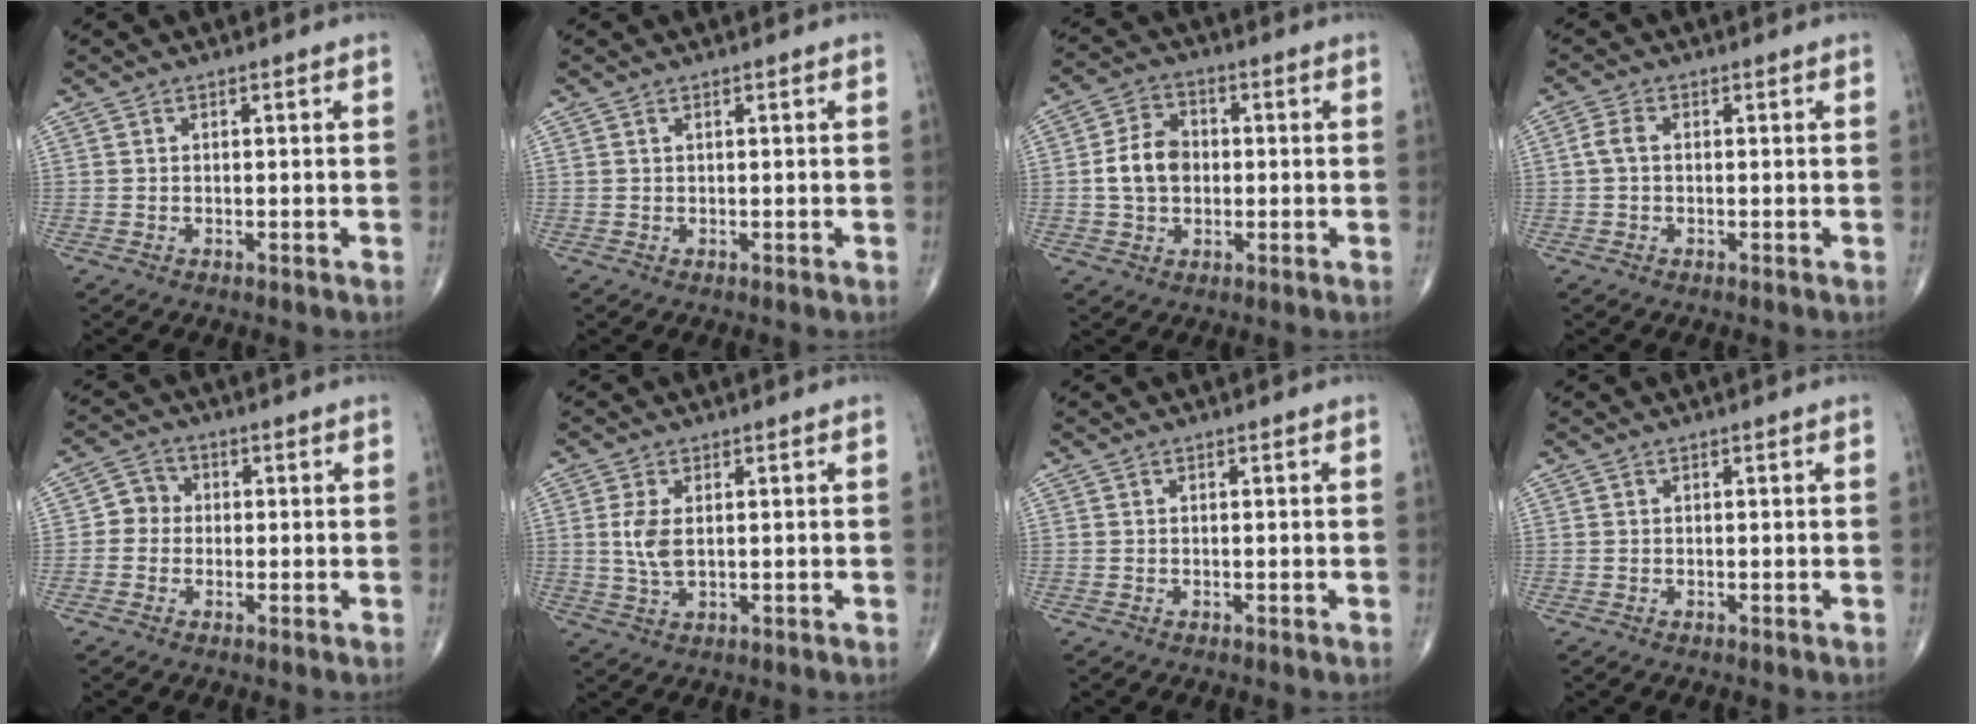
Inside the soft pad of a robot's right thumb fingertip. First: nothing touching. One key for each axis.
{"total": 0.0}
{"total": 8.0, "fx": -0.2, "fy": 6.0, "fz": 5.3, "tx": -0.081, "ty": 0.014, "tz": -0.007}
{"total": 2.4, "fx": 0.0, "fy": 1.5, "fz": 1.9, "tx": -0.041, "ty": 0.005, "tz": -0.004}
{"total": 3.9, "fx": -0.4, "fy": 3.6, "fz": 1.4, "tx": -0.001, "ty": 0.010, "tz": -0.018}
{"total": 4.6, "fx": 0.7, "fy": 2.3, "fz": 4.0, "tx": -0.090, "ty": -0.006, "tz": 0.017}
{"total": 0.0}
{"total": 0.0}